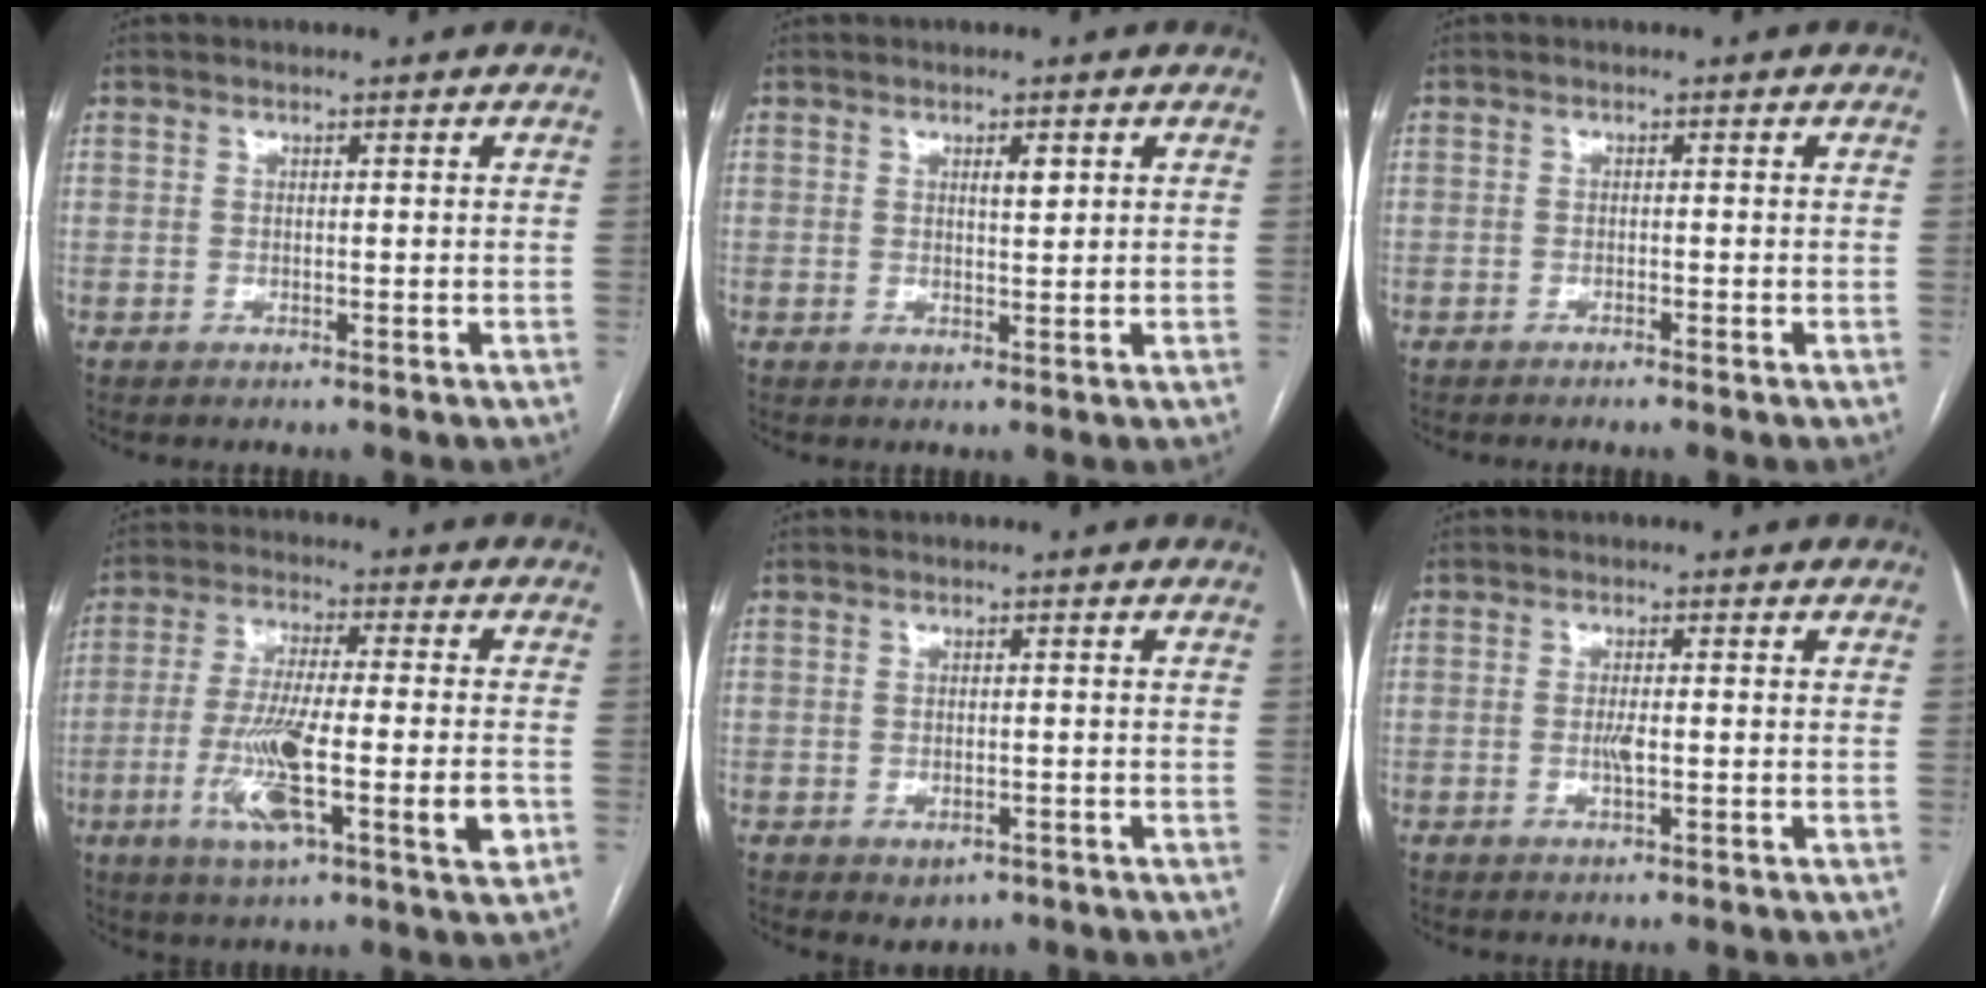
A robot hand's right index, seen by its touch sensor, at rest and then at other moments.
{"total": 2.0, "force": [1.0, 0.6, 1.6], "torque": [-0.027, -0.003, 0.016]}
{"total": 0.6, "force": [-0.5, -0.2, 0.2], "torque": [-0.006, 0.001, -0.010]}
{"total": 14.7, "force": [-4.2, 1.7, 14.0], "torque": [-0.251, -0.014, -0.070]}
{"total": 2.2, "force": [-1.0, 1.6, 1.2], "torque": [-0.011, 0.000, -0.003]}
{"total": 1.9, "force": [-0.3, 0.3, 1.8], "torque": [-0.038, -0.002, -0.005]}